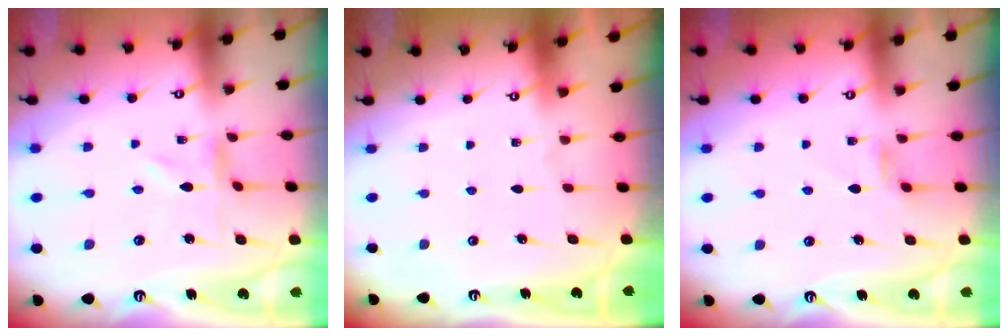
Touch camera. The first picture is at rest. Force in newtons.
{"total": 0.0}
{"total": 1.7, "press": 1.7, "slide": 0.3}